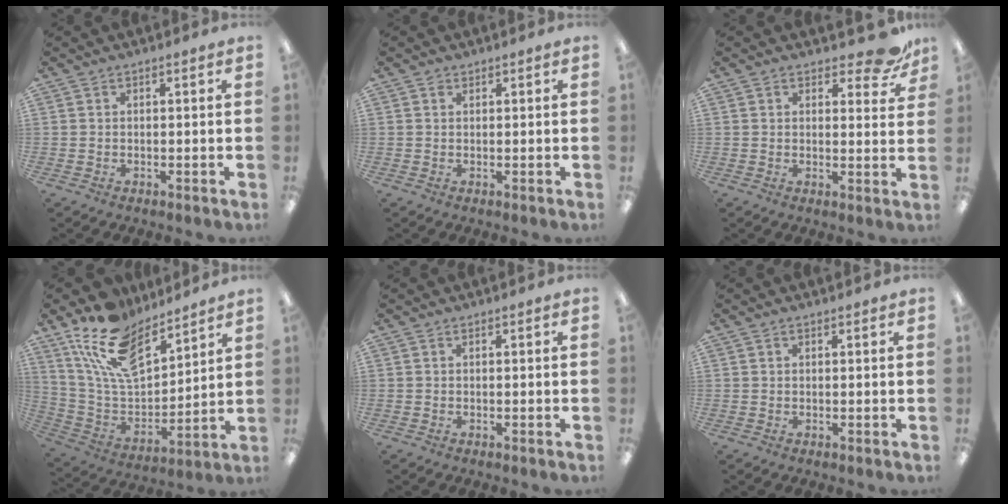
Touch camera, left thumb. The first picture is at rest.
{"total": 0.7, "force": [0.5, 0.4, 0.2], "torque": [-0.005, 0.002, 0.010]}
{"total": 6.8, "force": [5.2, 2.7, 3.5], "torque": [-0.032, -0.029, 0.086]}
{"total": 18.2, "force": [13.0, 8.5, 9.5], "torque": [-0.198, -0.064, 0.241]}
{"total": 0.0}
{"total": 0.5, "force": [0.4, 0.3, 0.3], "torque": [-0.005, 0.003, 0.007]}